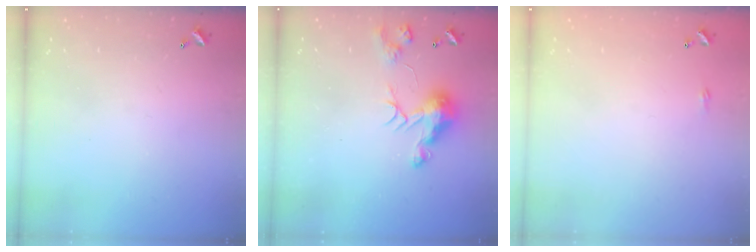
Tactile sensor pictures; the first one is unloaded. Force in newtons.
{"total": 11.0, "press": 11.0, "slide": 0.7}
{"total": 2.2, "press": 2.1, "slide": 0.4}